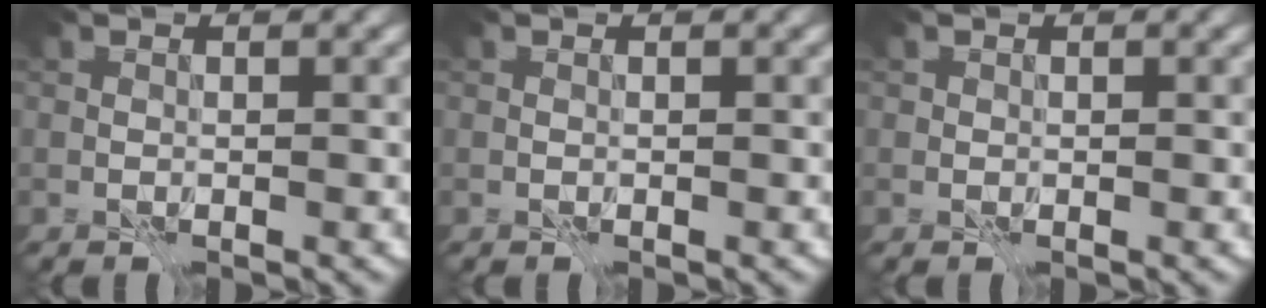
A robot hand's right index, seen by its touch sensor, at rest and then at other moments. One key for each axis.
{"total": 0.0}
{"total": 0.0}